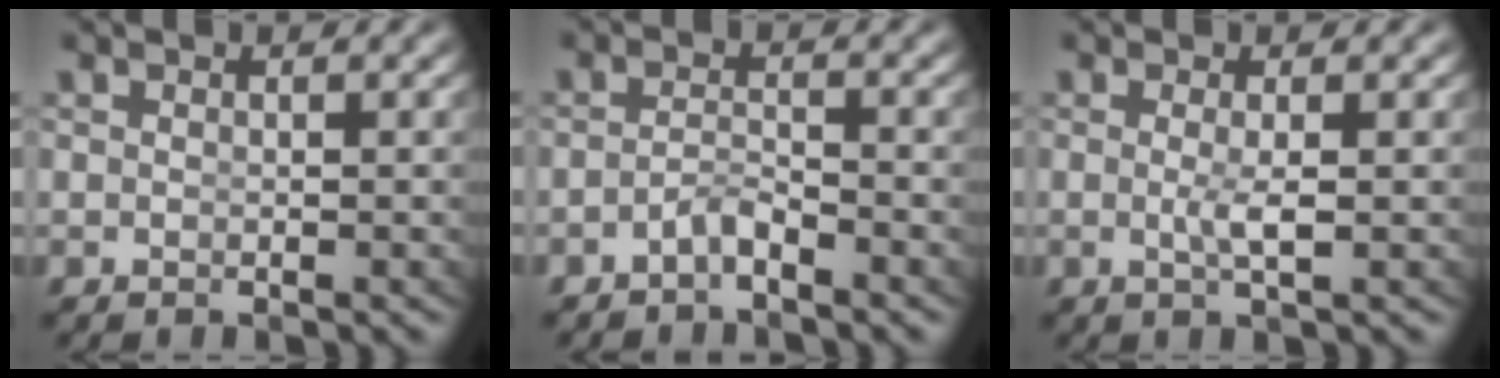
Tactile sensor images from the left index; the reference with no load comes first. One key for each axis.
{"total": 2.0, "fx": -1.9, "fy": -0.1, "fz": 0.4, "tx": -0.009, "ty": -0.007, "tz": -0.030}
{"total": 1.6, "fx": -0.3, "fy": -0.5, "fz": 1.5, "tx": -0.035, "ty": -0.013, "tz": 0.004}